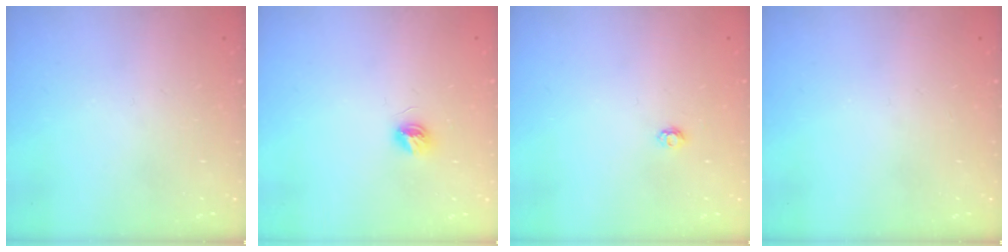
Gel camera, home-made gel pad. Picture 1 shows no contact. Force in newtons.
{"total": 4.9, "press": 4.9, "slide": 0.4}
{"total": 2.9, "press": 2.9, "slide": 0.4}
{"total": 0.0}